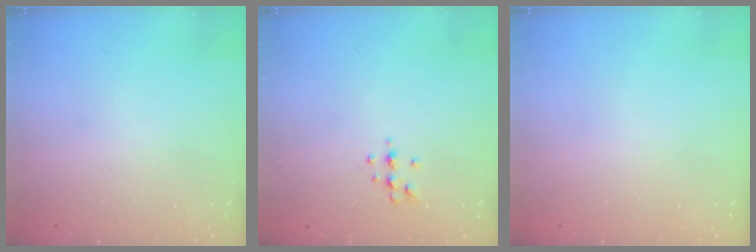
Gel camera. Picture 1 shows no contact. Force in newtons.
{"total": 5.6, "press": 5.4, "slide": 1.5}
{"total": 0.0}